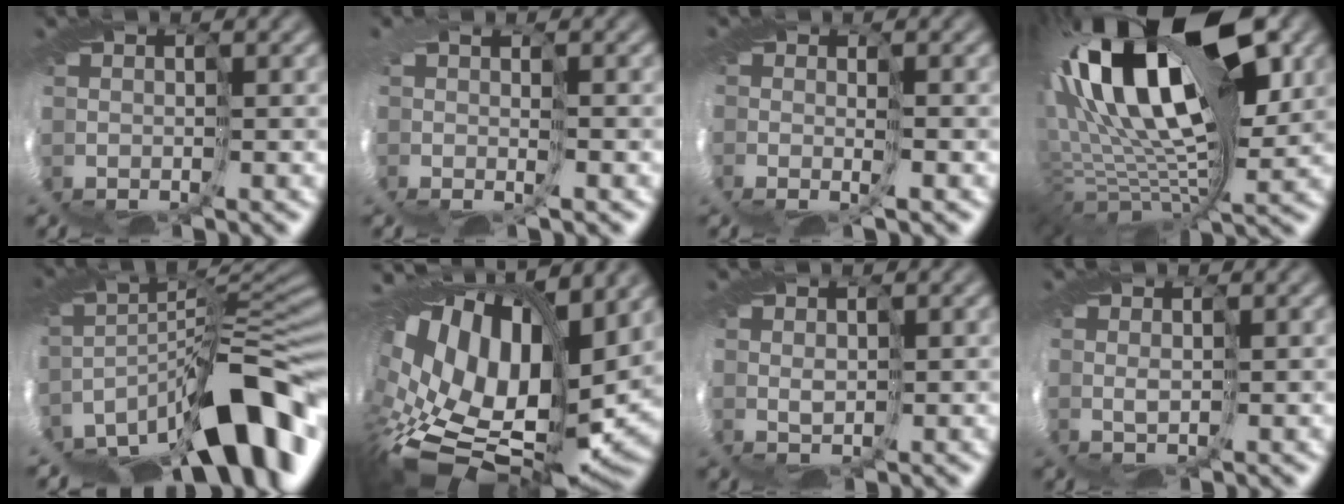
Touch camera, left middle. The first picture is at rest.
{"total": 1.1, "force": [-0.1, -0.3, 1.1], "torque": [-0.029, -0.007, -0.005]}
{"total": 2.1, "force": [-0.4, 1.0, 1.8], "torque": [-0.046, -0.010, -0.003]}
{"total": 16.1, "force": [5.4, 7.2, 13.4], "torque": [-0.239, 0.025, 0.084]}
{"total": 11.8, "force": [-8.1, 2.8, 8.1], "torque": [-0.149, 0.010, -0.135]}
{"total": 14.8, "force": [1.5, 9.1, 11.6], "torque": [-0.242, -0.033, 0.055]}
{"total": 0.6, "force": [0.5, 0.0, -0.2], "torque": [0.000, -0.001, 0.016]}
{"total": 0.6, "force": [0.4, -0.4, -0.1], "torque": [-0.008, -0.001, 0.013]}